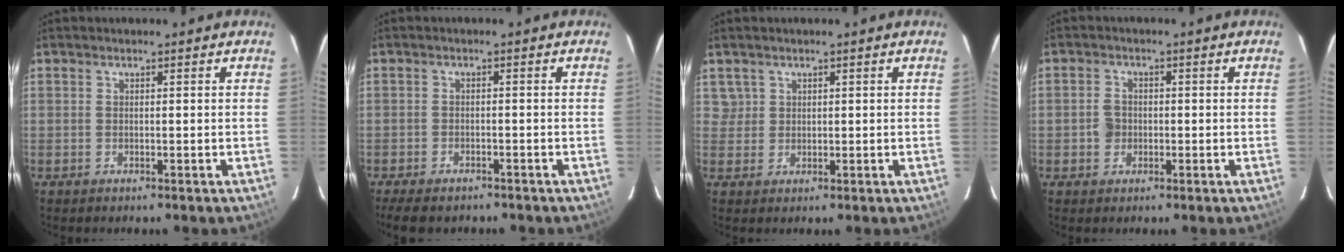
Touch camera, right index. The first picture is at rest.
{"total": 7.1, "force": [-5.7, 2.9, 3.2], "torque": [-0.079, -0.014, -0.090]}
{"total": 2.3, "force": [1.1, 2.0, -0.2], "torque": [0.019, 0.011, 0.019]}
{"total": 2.8, "force": [-0.6, 2.6, 0.9], "torque": [-0.019, 0.007, -0.011]}